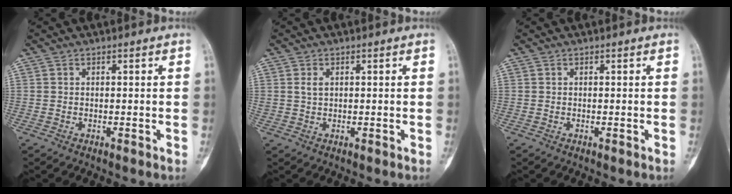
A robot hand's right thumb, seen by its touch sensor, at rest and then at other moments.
{"total": 1.5, "force": [0.6, 1.0, 1.0], "torque": [-0.015, 0.004, 0.014]}
{"total": 0.0}